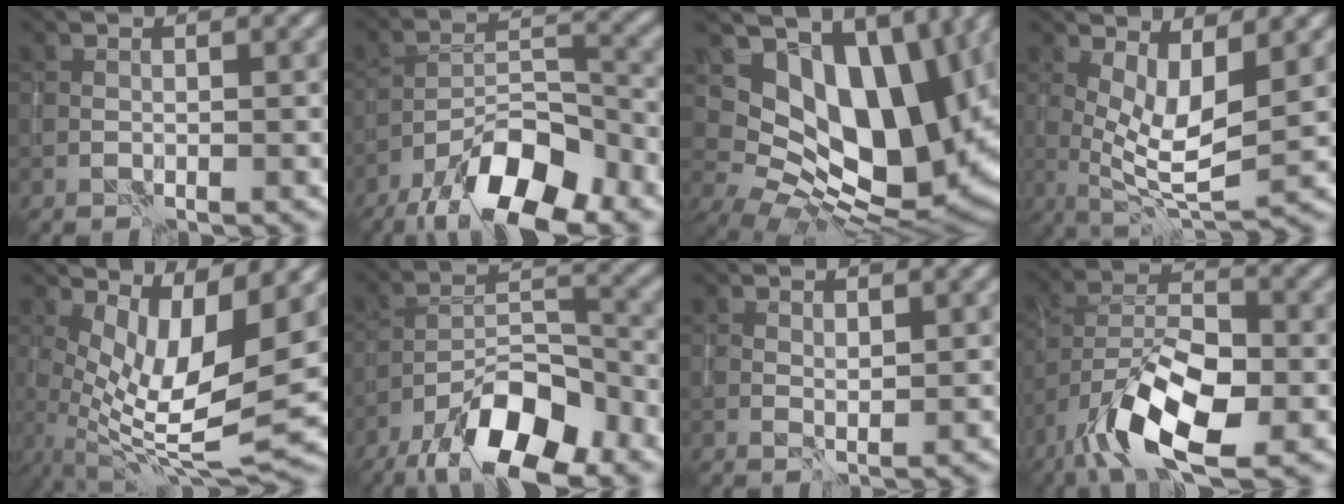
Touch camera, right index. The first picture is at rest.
{"total": 10.4, "force": [-7.1, 3.3, 6.9], "torque": [-0.115, 0.013, -0.131]}
{"total": 16.6, "force": [4.8, 10.2, 12.2], "torque": [-0.194, 0.002, 0.086]}
{"total": 5.3, "force": [1.6, 1.3, 4.9], "torque": [-0.088, -0.008, 0.034]}
{"total": 8.2, "force": [1.9, 2.1, 7.7], "torque": [-0.143, -0.008, 0.038]}
{"total": 10.1, "force": [-6.8, 3.2, 6.7], "torque": [-0.111, 0.014, -0.125]}
{"total": 0.9, "force": [0.8, 0.0, 0.5], "torque": [-0.010, -0.001, 0.019]}
{"total": 9.8, "force": [-5.4, 3.6, 7.4], "torque": [-0.139, 0.004, -0.104]}